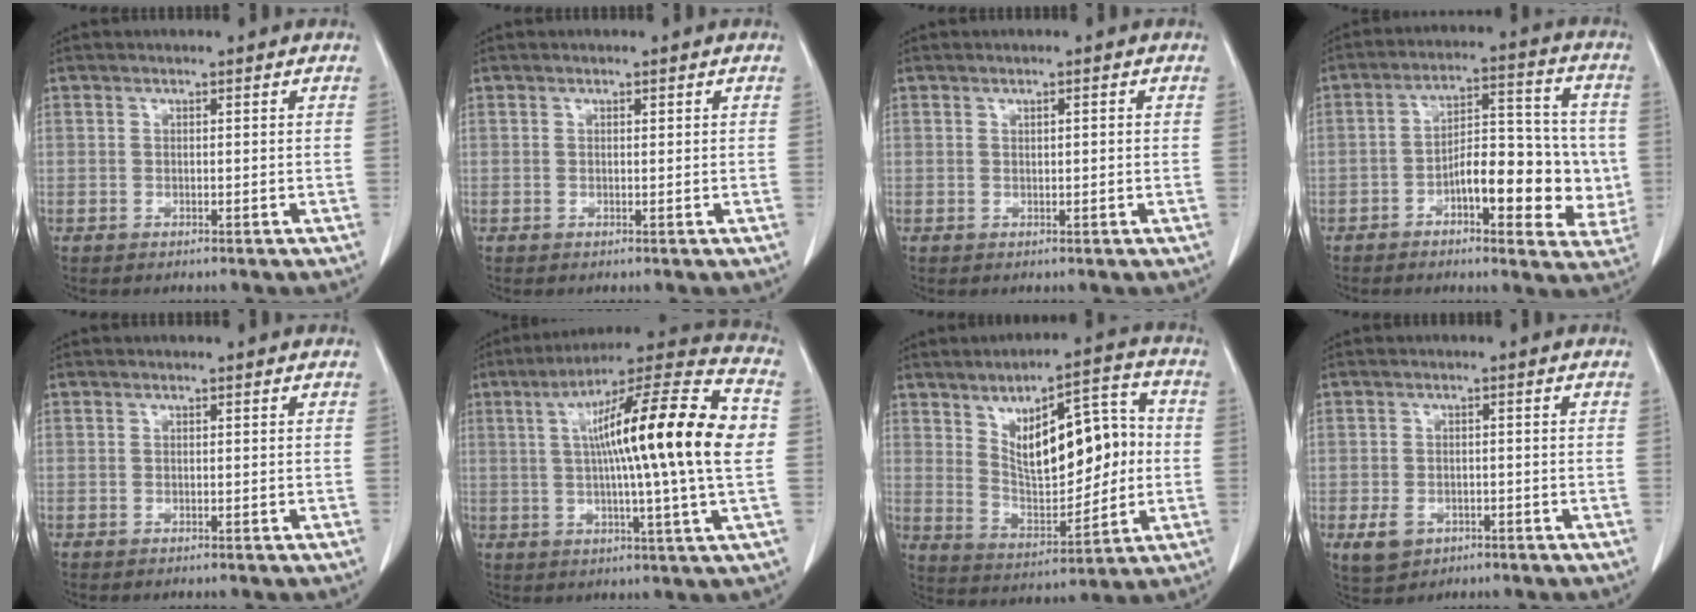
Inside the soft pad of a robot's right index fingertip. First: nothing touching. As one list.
[{"total": 0.0}, {"total": 0.8, "force": [0.2, 0.1, 0.8], "torque": [-0.018, 0.001, 0.004]}, {"total": 13.0, "force": [-3.1, 5.3, 11.5], "torque": [-0.154, 0.027, -0.043]}, {"total": 0.0}, {"total": 21.8, "force": [2.2, 0.1, 21.7], "torque": [-0.328, 0.021, 0.018]}, {"total": 15.4, "force": [2.5, 6.3, 13.9], "torque": [-0.214, 0.025, 0.052]}, {"total": 3.9, "force": [-1.8, 3.0, 1.8], "torque": [-0.033, 0.000, -0.017]}]